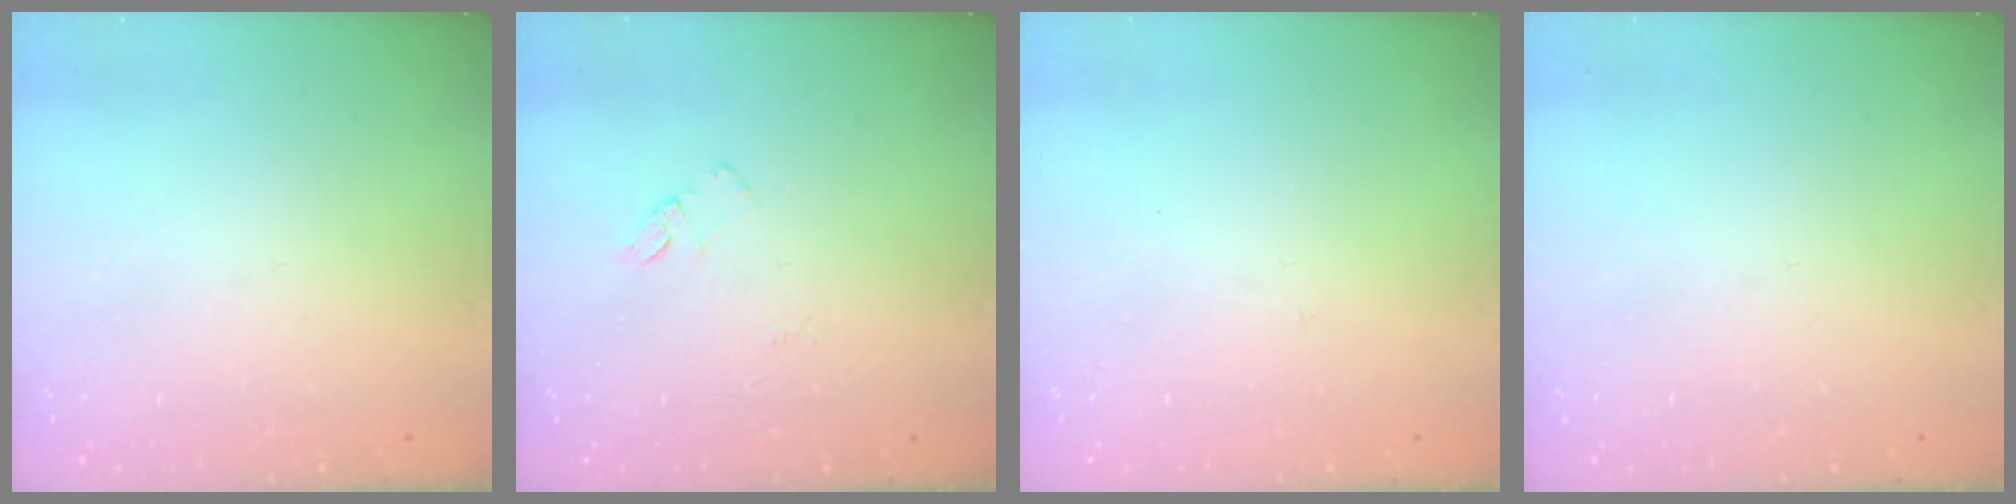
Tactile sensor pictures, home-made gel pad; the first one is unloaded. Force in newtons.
{"total": 6.2, "press": 6.2, "slide": 0.5}
{"total": 2.7, "press": 2.7, "slide": 0.3}
{"total": 0.0}